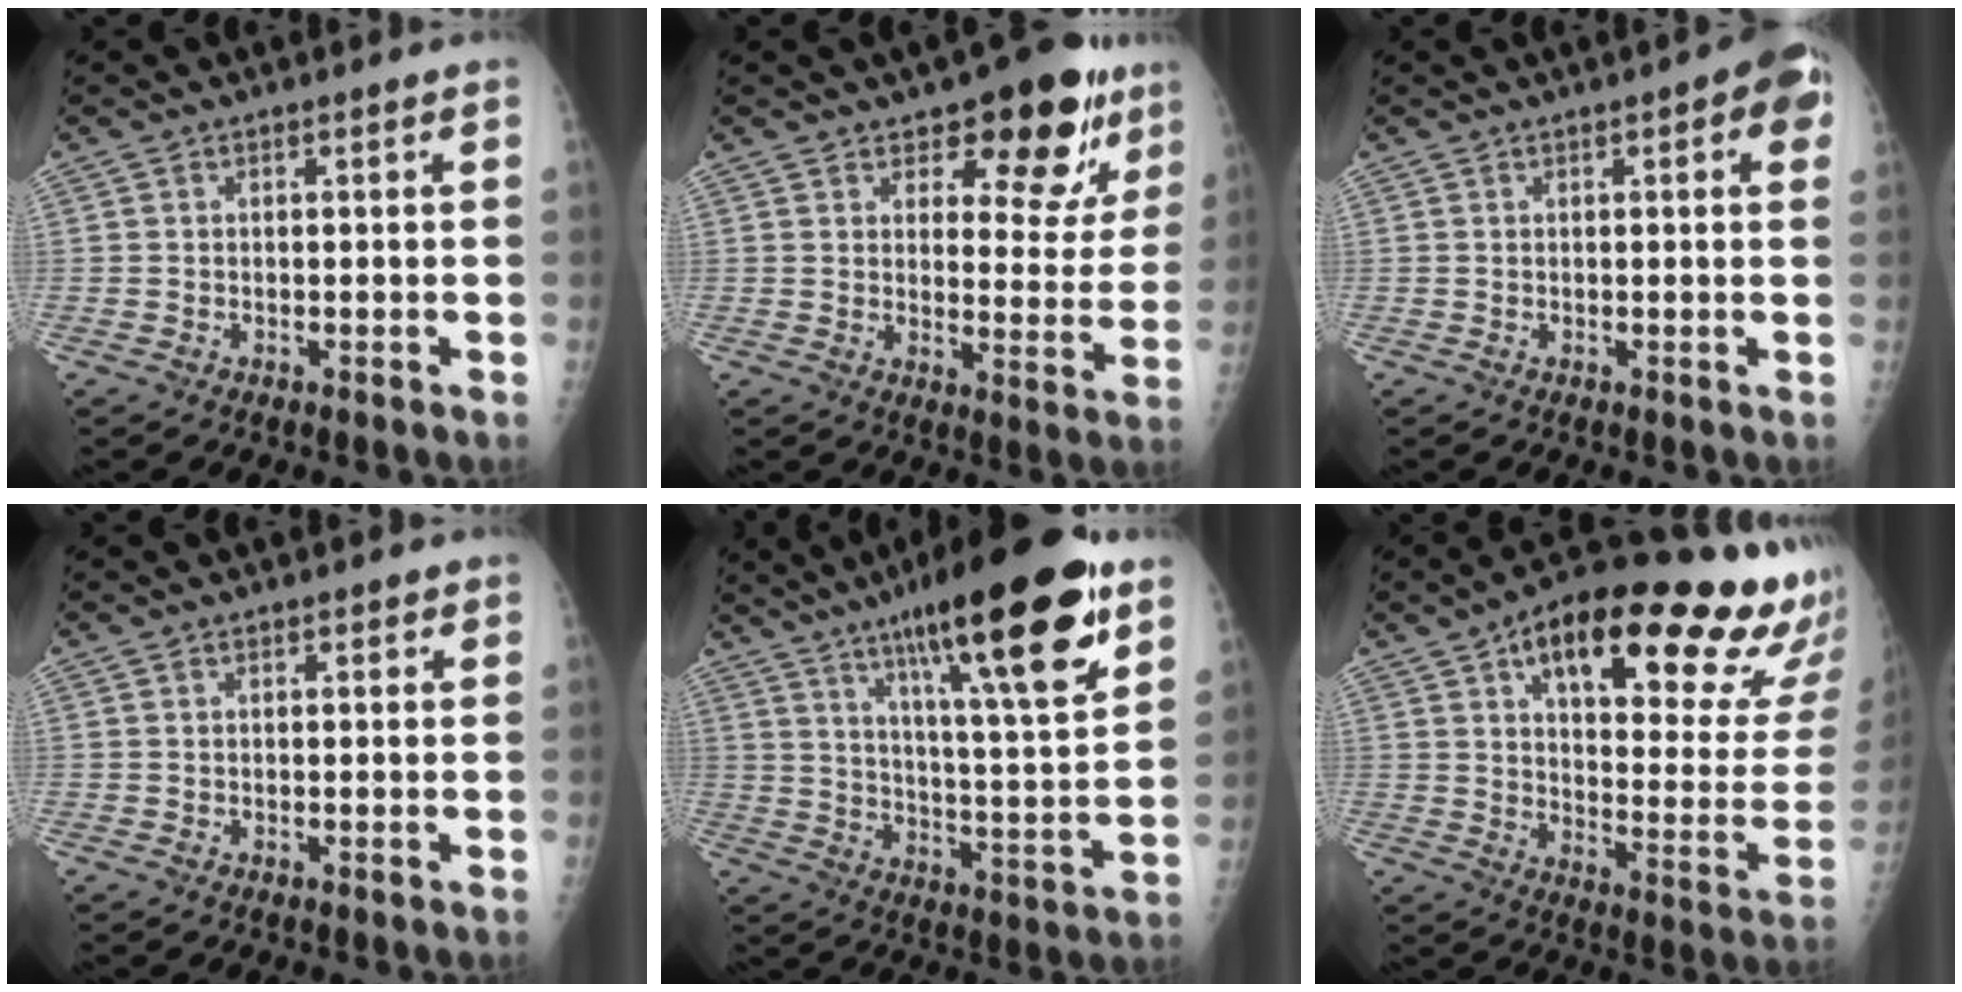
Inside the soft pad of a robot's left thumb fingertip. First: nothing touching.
{"total": 13.8, "force": [8.8, 6.4, 8.4], "torque": [-0.046, -0.050, 0.121]}
{"total": 5.7, "force": [1.9, 1.7, 5.1], "torque": [-0.048, 0.003, 0.013]}
{"total": 0.7, "force": [0.5, 0.5, 0.1], "torque": [0.008, -0.002, 0.004]}
{"total": 25.4, "force": [14.7, 4.8, 20.1], "torque": [-0.297, -0.045, 0.230]}
{"total": 31.6, "force": [18.5, 10.5, 23.5], "torque": [-0.277, -0.044, 0.258]}